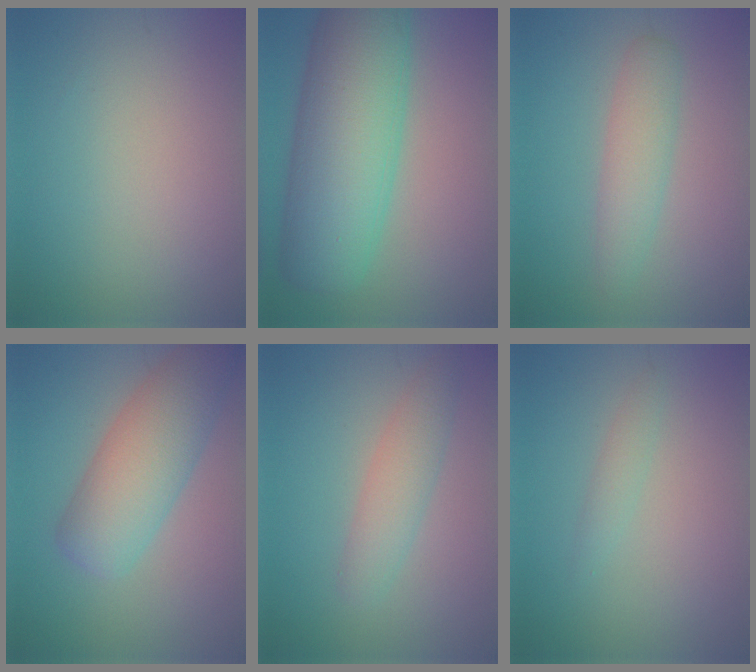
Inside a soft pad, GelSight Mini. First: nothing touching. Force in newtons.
{"total": 11.9, "press": 11.8, "slide": 0.4}
{"total": 3.0, "press": 3.0, "slide": 0.1}
{"total": 6.7, "press": 6.7, "slide": 0.4}
{"total": 2.9, "press": 2.9, "slide": 0.1}
{"total": 1.1, "press": 1.1, "slide": 0.0}